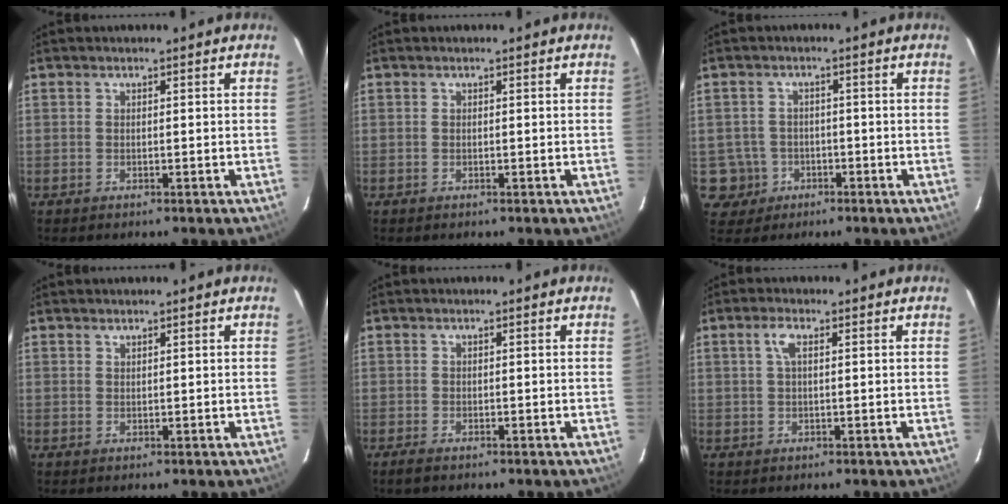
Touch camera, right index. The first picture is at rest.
{"total": 0.0}
{"total": 5.2, "force": [-1.7, 4.9, 0.2], "torque": [-0.014, 0.020, -0.022]}
{"total": 0.5, "force": [0.5, 0.1, 0.0], "torque": [-0.001, 0.001, 0.010]}
{"total": 1.6, "force": [-1.2, 0.4, 0.8], "torque": [-0.019, -0.007, -0.024]}
{"total": 2.4, "force": [0.8, 0.9, 2.1], "torque": [-0.047, 0.008, 0.015]}